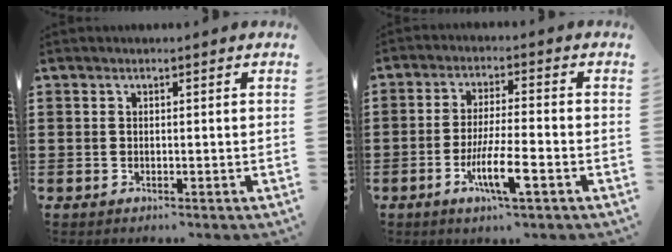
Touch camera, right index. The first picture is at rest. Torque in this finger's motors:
{"motor_torque": [0.96, -0.30, 0.36, 0.09]}